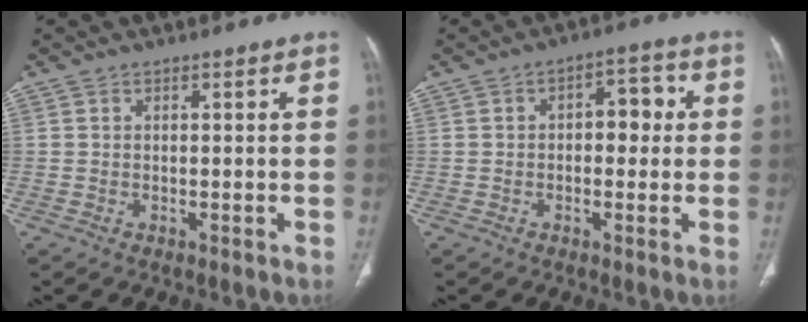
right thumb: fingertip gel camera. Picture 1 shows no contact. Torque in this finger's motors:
{"motor_torque": [-0.47, 0.52, -0.09, 0.20, 0.12]}